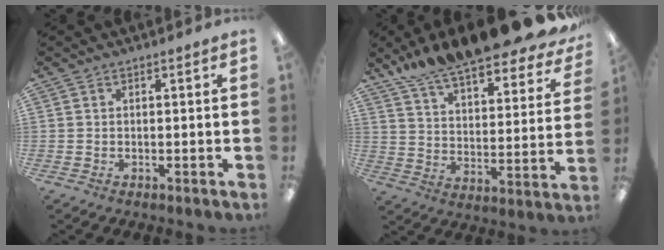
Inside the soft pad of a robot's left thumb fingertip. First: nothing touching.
{"total": 15.0, "force": [13.4, 2.6, 6.0], "torque": [-0.114, -0.106, 0.229]}